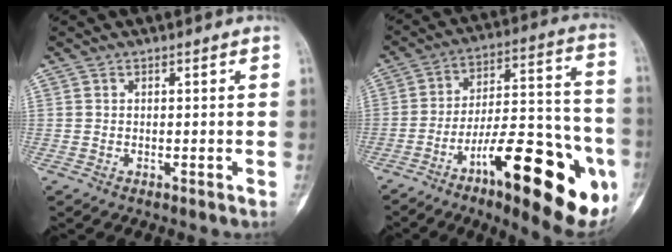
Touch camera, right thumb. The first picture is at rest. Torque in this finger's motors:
{"motor_torque": [2.24, 2.29, 0.40, -0.38, 0.22]}